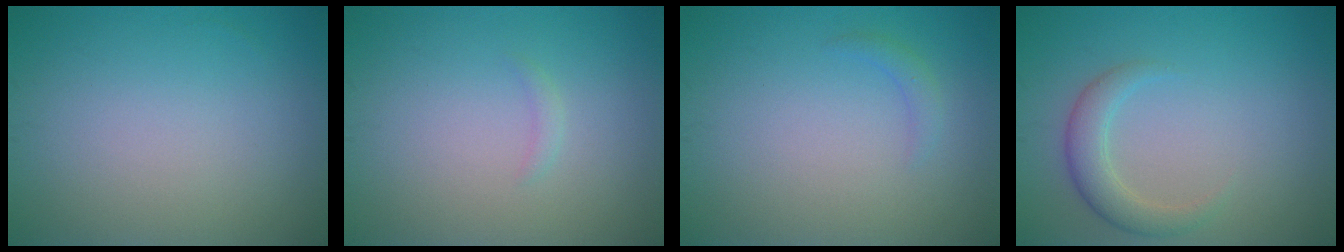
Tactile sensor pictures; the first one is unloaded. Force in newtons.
{"total": 0.6, "press": 0.6, "slide": 0.1}
{"total": 1.0, "press": 1.0, "slide": 0.1}
{"total": 2.6, "press": 2.6, "slide": 0.2}